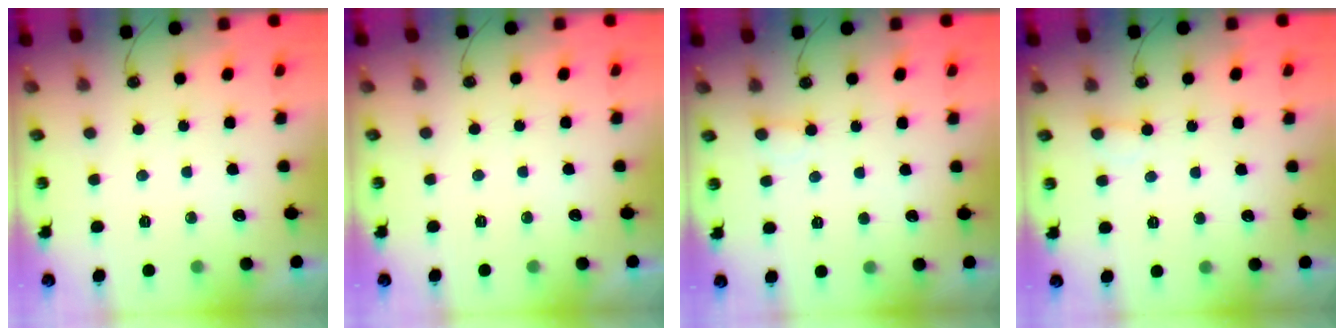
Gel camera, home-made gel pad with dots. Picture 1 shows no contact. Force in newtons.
{"total": 0.0}
{"total": 3.9, "press": 3.9, "slide": 0.6}
{"total": 3.7, "press": 3.7, "slide": 0.3}